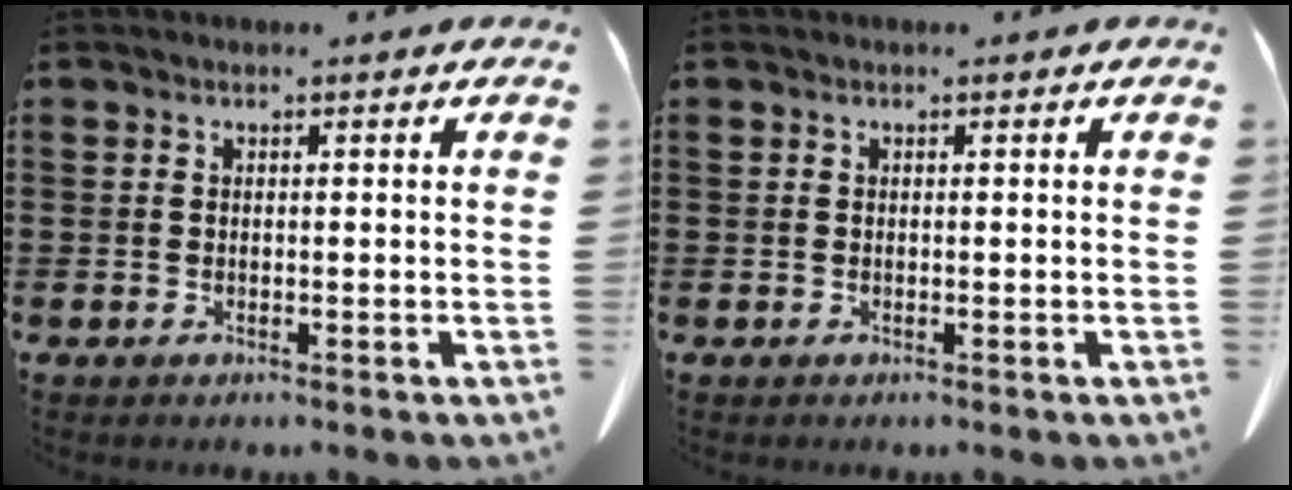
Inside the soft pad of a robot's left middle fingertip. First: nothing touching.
{"total": 0.0}